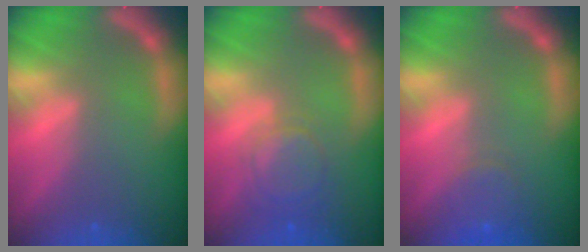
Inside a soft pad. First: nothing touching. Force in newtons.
{"total": 4.5}
{"total": 3.0}